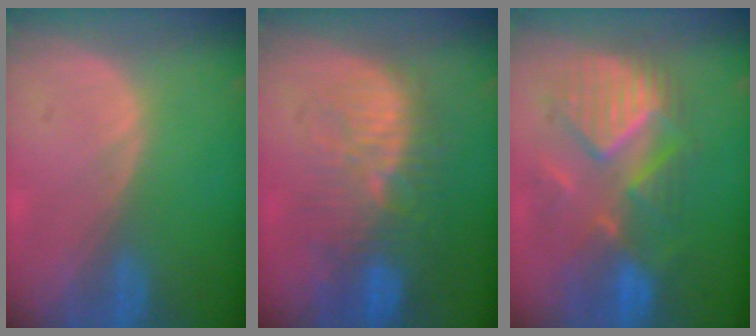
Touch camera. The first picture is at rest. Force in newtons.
{"total": 11.4, "press": 9.9, "slide": 5.6}
{"total": 9.8, "press": 9.3, "slide": 3.1}